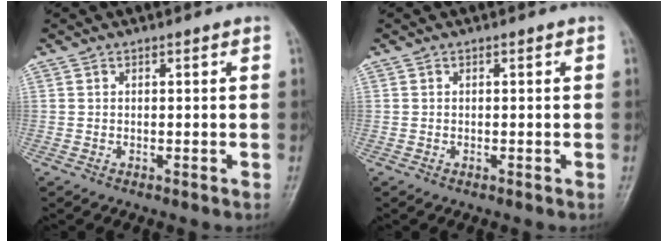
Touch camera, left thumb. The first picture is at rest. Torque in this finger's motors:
{"motor_torque": [-0.14, -0.11, -0.41, 0.01, 0.00]}